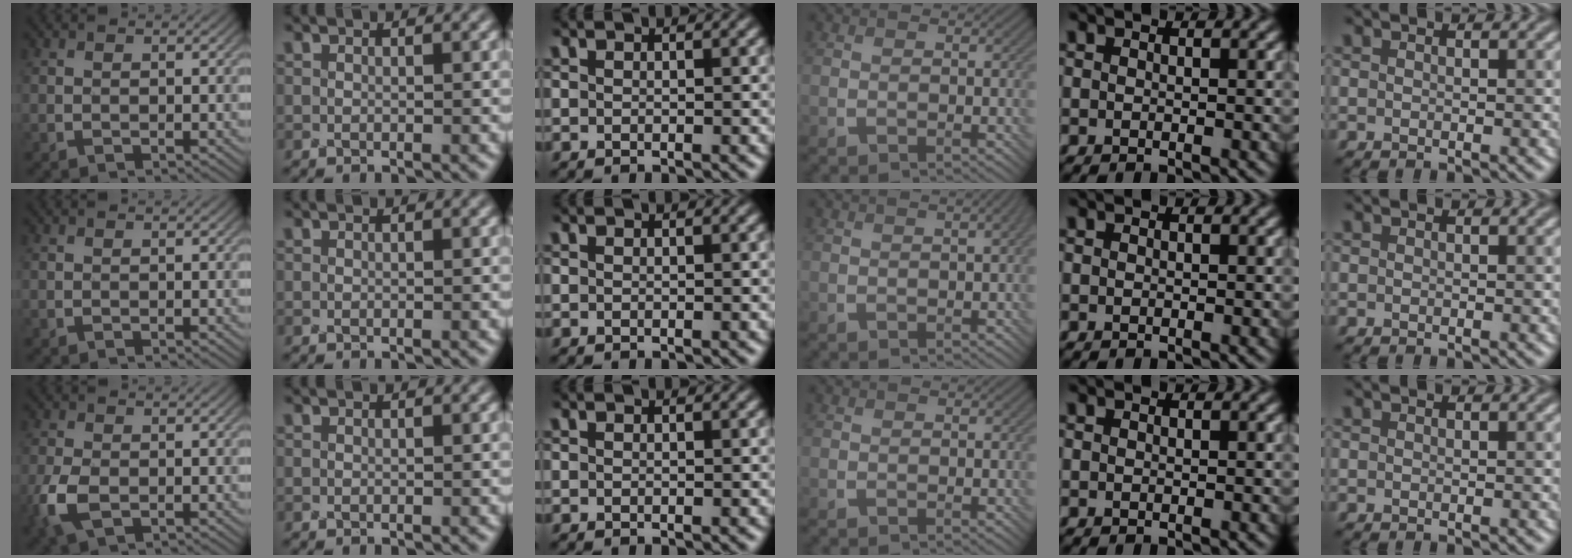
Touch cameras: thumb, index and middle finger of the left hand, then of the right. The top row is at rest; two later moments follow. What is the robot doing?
{"motion": "screw", "object": "bottle cap"}